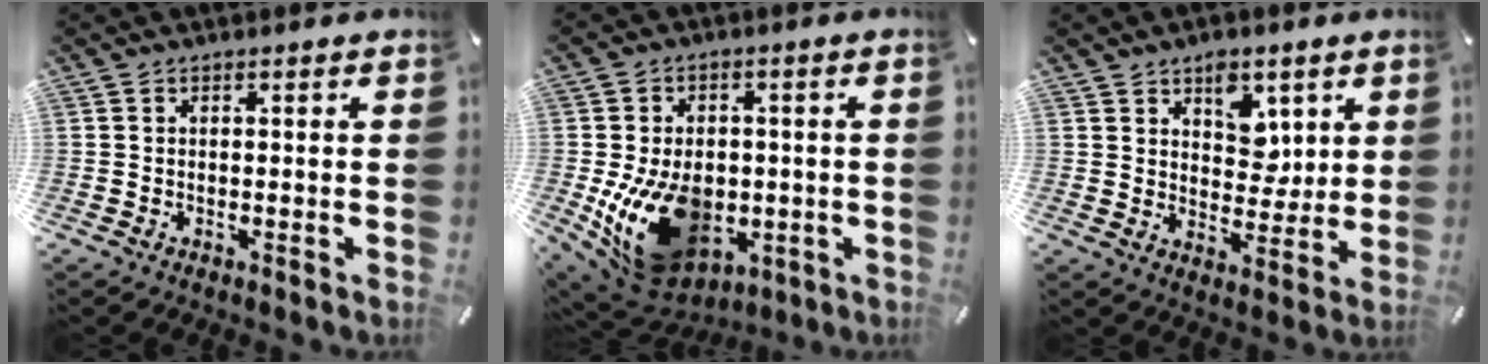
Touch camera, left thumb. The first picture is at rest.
{"total": 18.8, "force": [-3.8, 13.5, 12.6], "torque": [-0.225, 0.005, -0.047]}
{"total": 8.4, "force": [4.0, 6.1, 4.2], "torque": [-0.044, -0.012, 0.067]}